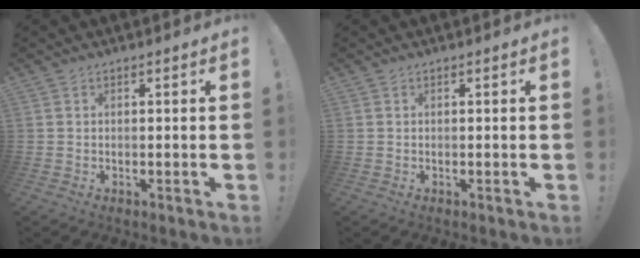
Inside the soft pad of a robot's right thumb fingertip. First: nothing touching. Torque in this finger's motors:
{"motor_torque": [0.00, 0.00, -0.11, 0.12, 0.00]}